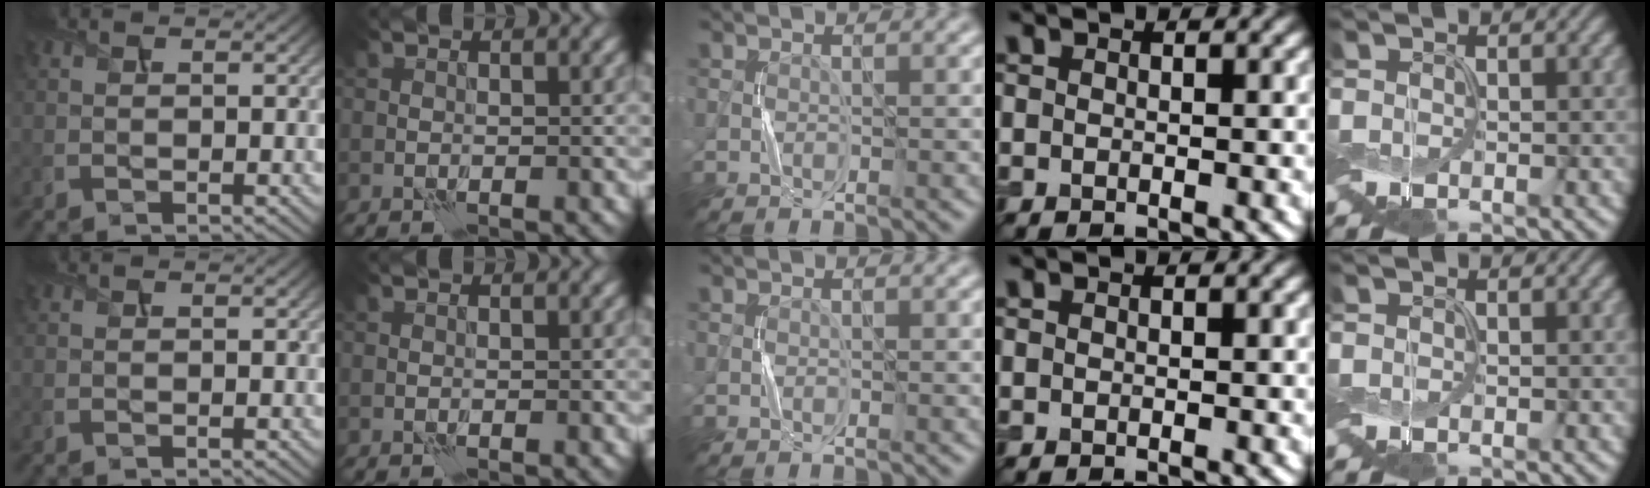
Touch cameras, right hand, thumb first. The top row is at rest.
{}